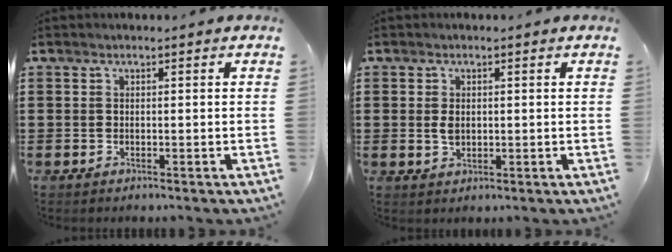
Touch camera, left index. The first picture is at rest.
{"total": 2.2, "force": [0.3, 1.4, 1.7], "torque": [-0.036, 0.005, 0.004]}